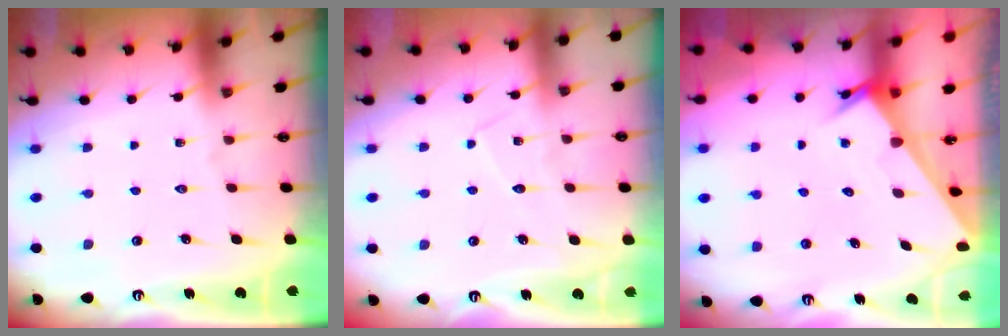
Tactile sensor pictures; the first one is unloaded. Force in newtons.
{"total": 5.3, "press": 5.3, "slide": 0.3}
{"total": 2.4, "press": 2.4, "slide": 0.1}